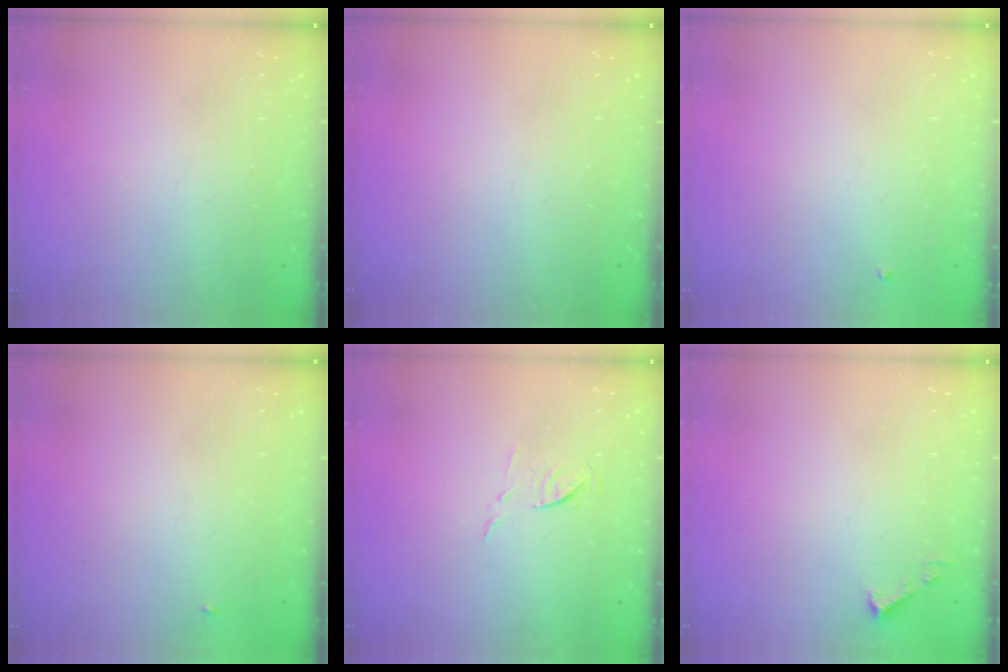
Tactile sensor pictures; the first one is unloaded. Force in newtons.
{"total": 0.0}
{"total": 2.6, "press": 2.6, "slide": 0.4}
{"total": 2.3, "press": 2.3, "slide": 0.2}
{"total": 7.3, "press": 7.3, "slide": 0.5}
{"total": 3.7, "press": 3.7, "slide": 0.5}